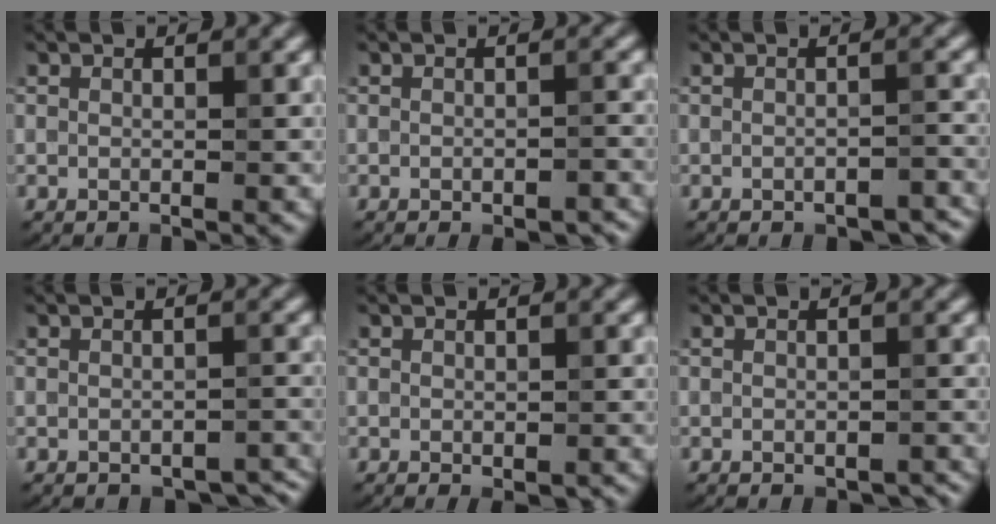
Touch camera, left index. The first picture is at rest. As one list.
[{"total": 2.0, "force": [-1.4, 0.5, 1.4], "torque": [-0.020, 0.000, -0.020]}, {"total": 2.4, "force": [-1.8, 0.6, 1.4], "torque": [-0.022, 0.000, -0.026]}, {"total": 2.0, "force": [-1.6, 0.9, 0.8], "torque": [-0.018, -0.003, -0.013]}, {"total": 0.7, "force": [-0.4, 0.2, 0.5], "torque": [-0.011, -0.005, -0.002]}, {"total": 1.0, "force": [-0.8, 0.4, 0.5], "torque": [-0.012, -0.002, -0.006]}]